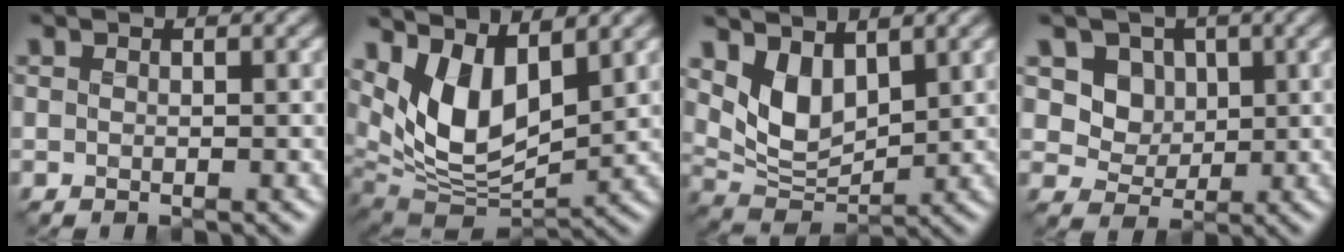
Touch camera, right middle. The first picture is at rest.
{"total": 8.5, "force": [2.9, 4.5, 6.6], "torque": [-0.131, -0.011, 0.049]}
{"total": 4.8, "force": [1.9, 2.9, 3.3], "torque": [-0.070, -0.016, 0.034]}
{"total": 4.6, "force": [1.4, 3.9, 2.0], "torque": [-0.053, -0.019, 0.035]}